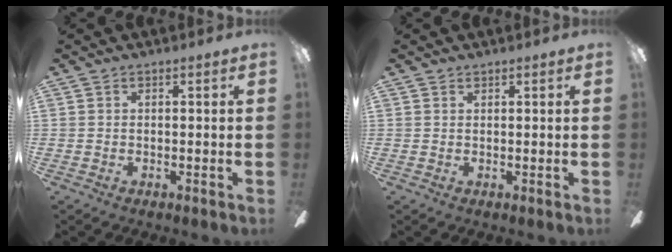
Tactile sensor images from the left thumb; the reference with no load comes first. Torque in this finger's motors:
{"motor_torque": [-0.05, 0.11, -0.38, 0.36, -0.02]}